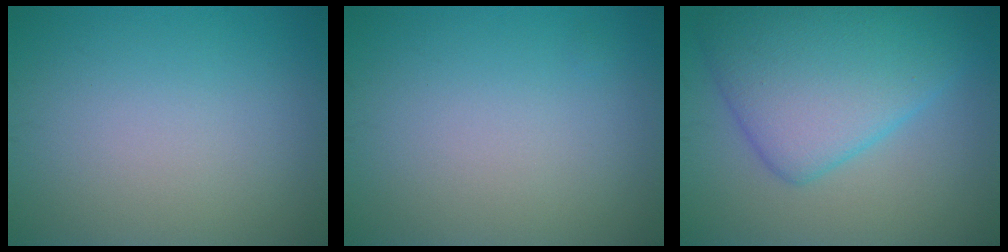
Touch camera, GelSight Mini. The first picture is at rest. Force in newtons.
{"total": 0.0}
{"total": 8.5, "press": 8.5, "slide": 0.2}